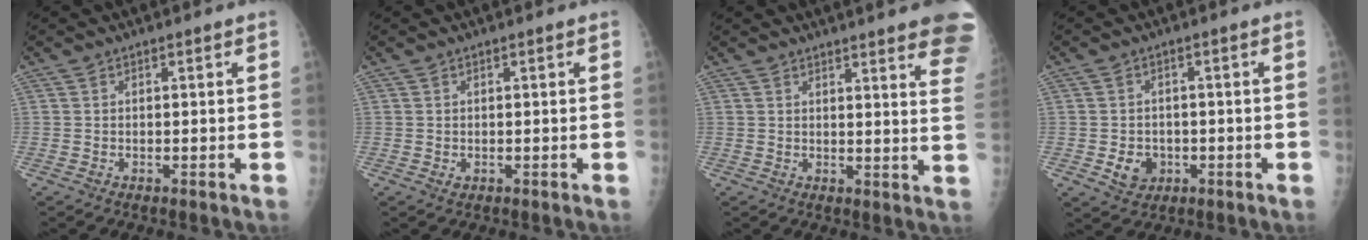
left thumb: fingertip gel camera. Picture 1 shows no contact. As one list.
[{"total": 0.9, "force": [0.0, 0.7, 0.6], "torque": [-0.006, -0.001, 0.002]}, {"total": 16.3, "force": [12.2, 2.4, 10.5], "torque": [-0.107, -0.057, 0.126]}, {"total": 4.8, "force": [-1.3, 4.0, 2.3], "torque": [-0.021, 0.005, -0.013]}]